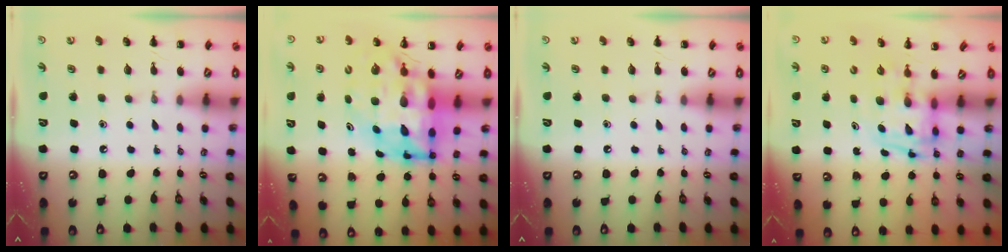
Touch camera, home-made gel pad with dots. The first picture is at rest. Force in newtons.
{"total": 11.8, "press": 11.3, "slide": 3.2}
{"total": 0.0}
{"total": 3.3, "press": 3.2, "slide": 0.5}